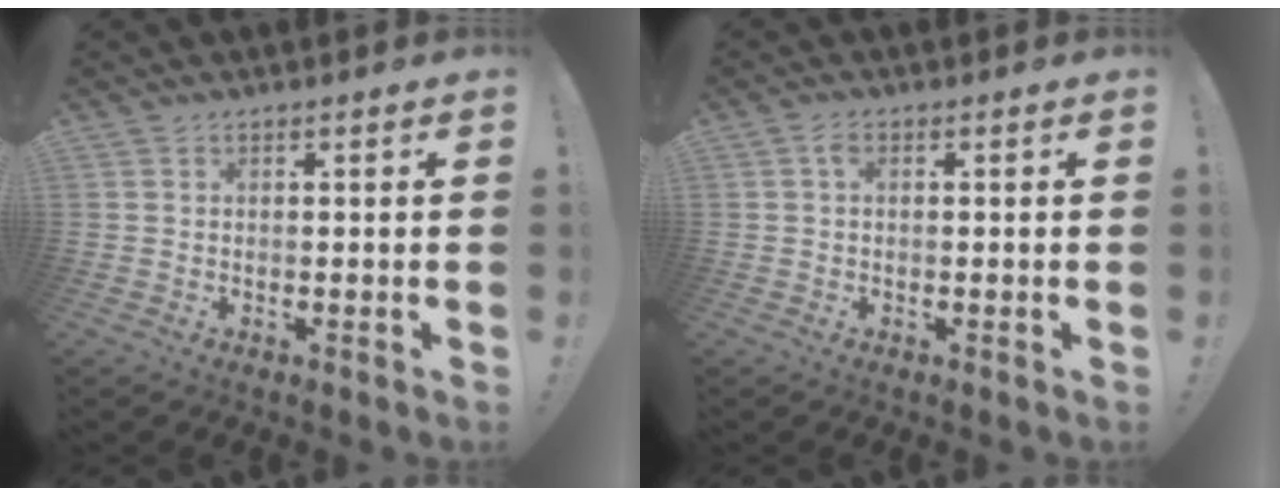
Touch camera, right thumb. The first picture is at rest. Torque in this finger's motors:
{"motor_torque": [0.45, 0.64, 0.34, -0.40, 0.09]}